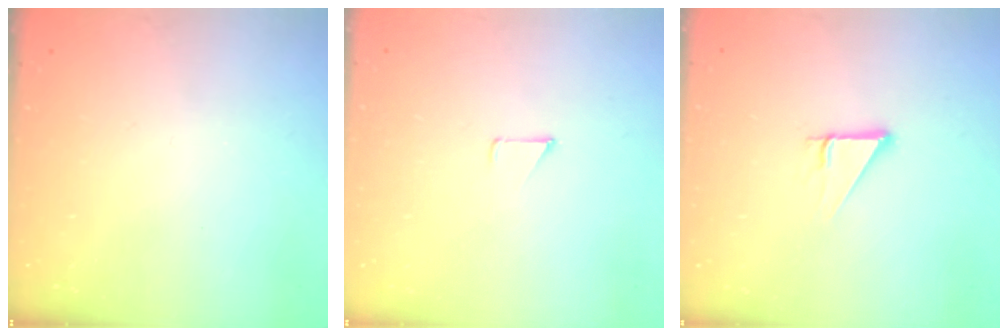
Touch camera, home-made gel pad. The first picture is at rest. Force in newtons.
{"total": 2.9, "press": 2.8, "slide": 0.3}
{"total": 3.3, "press": 3.3, "slide": 0.2}